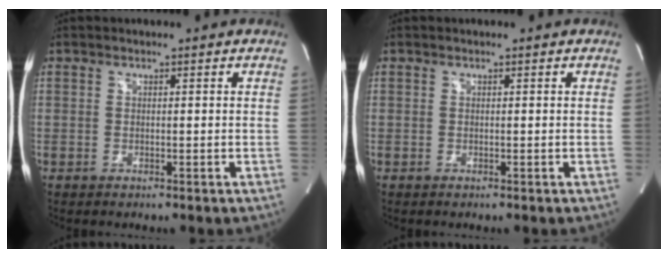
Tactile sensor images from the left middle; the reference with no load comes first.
{"total": 0.0}